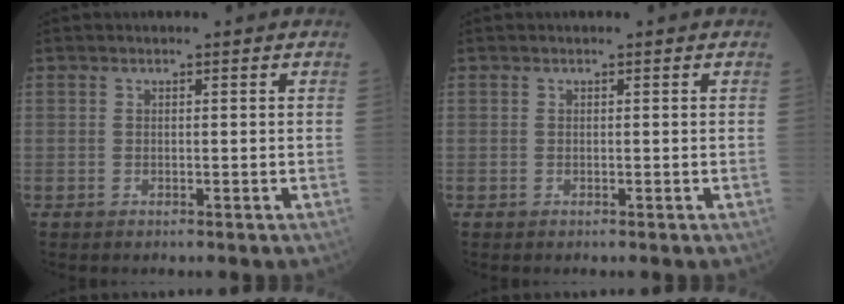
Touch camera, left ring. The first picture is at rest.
{"total": 0.0}